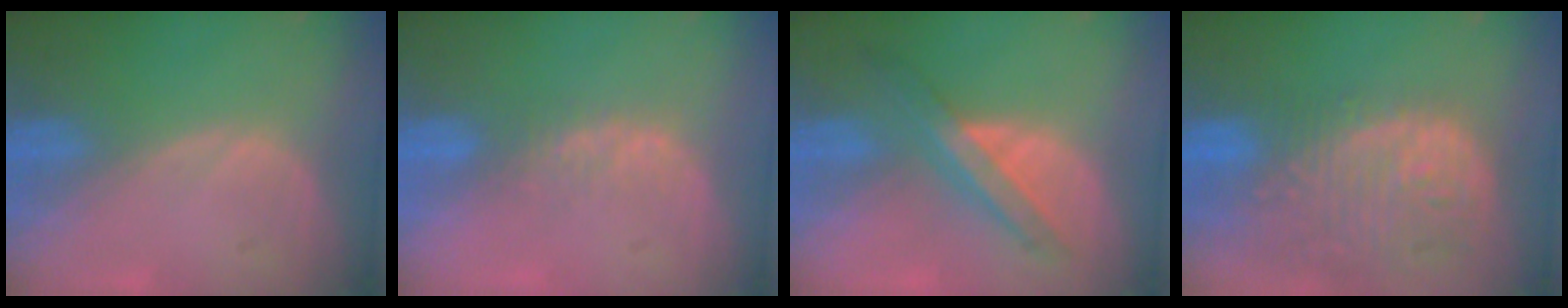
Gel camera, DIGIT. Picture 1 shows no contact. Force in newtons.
{"total": 2.8, "press": 2.4, "slide": 1.5}
{"total": 7.2, "press": 6.1, "slide": 3.8}
{"total": 14.1, "press": 11.6, "slide": 8.1}